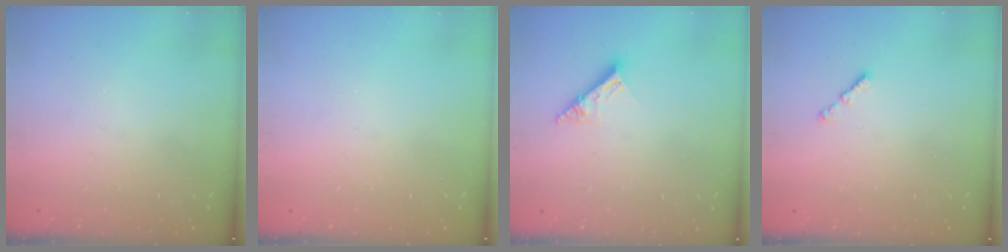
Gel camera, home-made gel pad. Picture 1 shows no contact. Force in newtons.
{"total": 0.0}
{"total": 8.2, "press": 8.1, "slide": 1.0}
{"total": 1.0, "press": 0.9, "slide": 0.5}